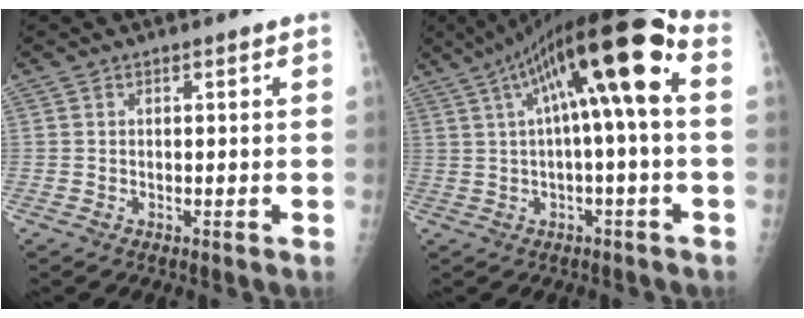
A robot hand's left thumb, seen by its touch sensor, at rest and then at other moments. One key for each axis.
{"total": 17.1, "fx": 3.7, "fy": 3.3, "fz": 16.4, "tx": -0.275, "ty": 0.052, "tz": 0.054}